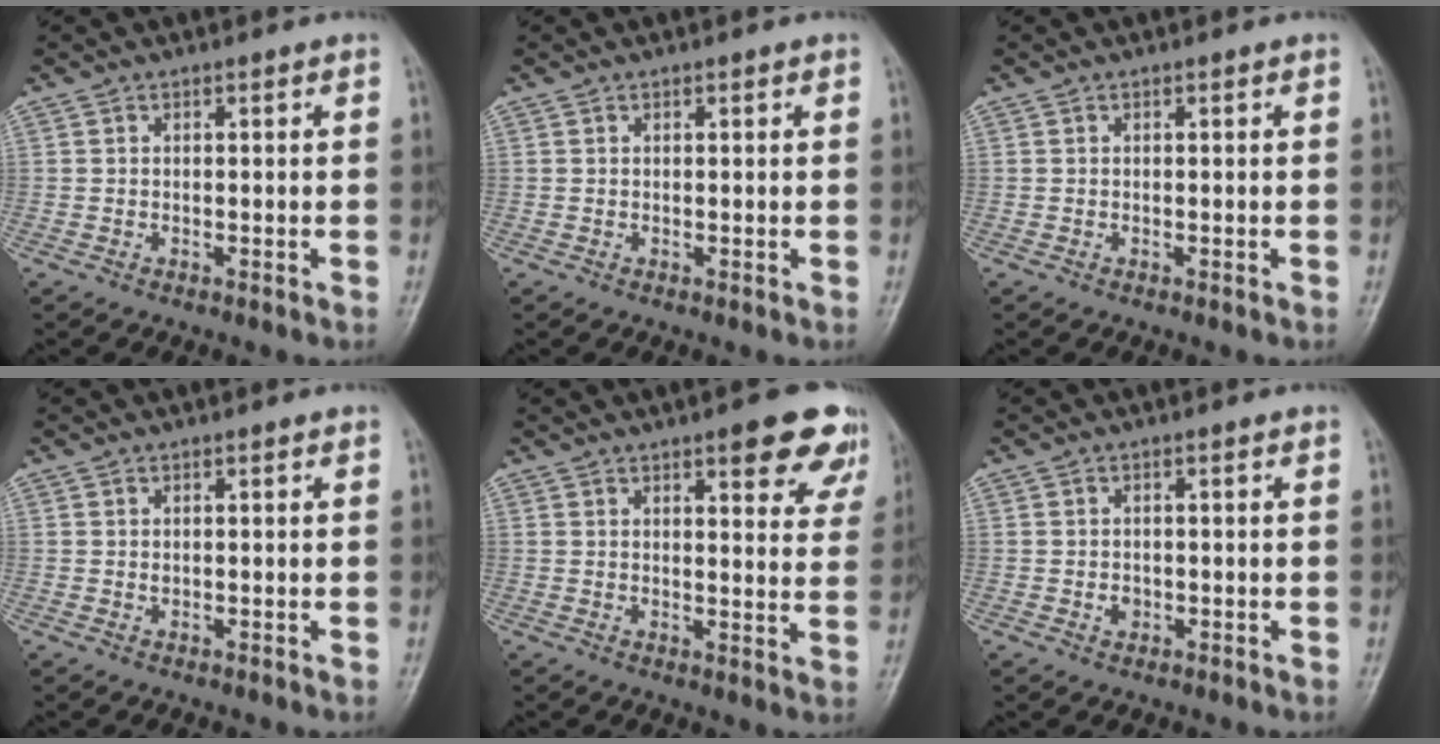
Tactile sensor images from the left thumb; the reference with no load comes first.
{"total": 0.6, "force": [0.3, 0.3, 0.4], "torque": [-0.004, -0.001, 0.003]}
{"total": 0.0}
{"total": 0.6, "force": [0.2, 0.4, 0.3], "torque": [-0.002, -0.001, 0.003]}
{"total": 12.1, "force": [7.6, 4.0, 8.6], "torque": [-0.062, -0.033, 0.084]}
{"total": 1.6, "force": [-0.4, 1.4, 0.8], "torque": [-0.006, 0.003, -0.004]}